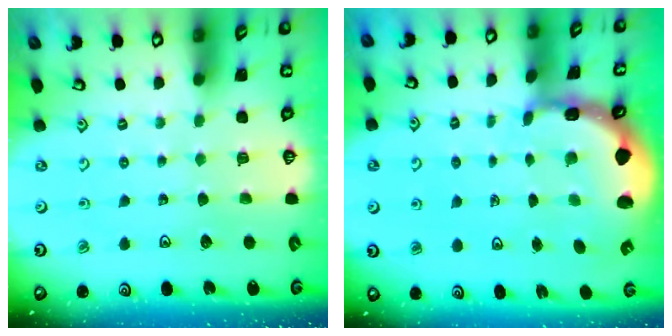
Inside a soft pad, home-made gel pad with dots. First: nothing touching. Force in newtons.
{"total": 2.2, "press": 2.0, "slide": 1.0}